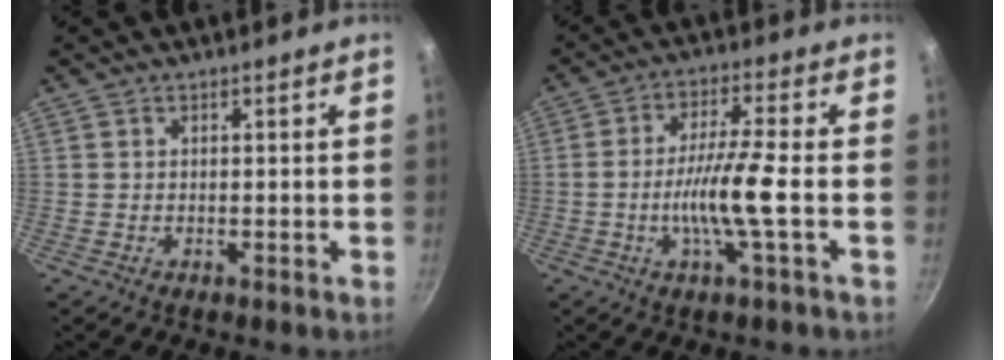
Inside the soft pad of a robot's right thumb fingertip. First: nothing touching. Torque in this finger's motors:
{"motor_torque": [0.31, 0.55, 1.23, -0.33, 0.10]}